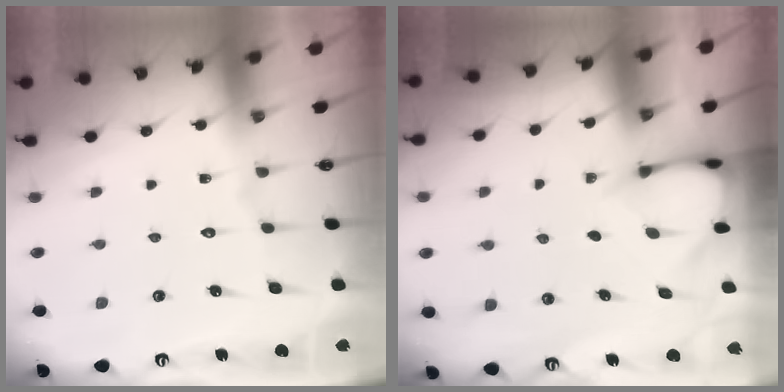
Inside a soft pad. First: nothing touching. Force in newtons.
{"total": 3.0, "press": 3.0, "slide": 0.2}